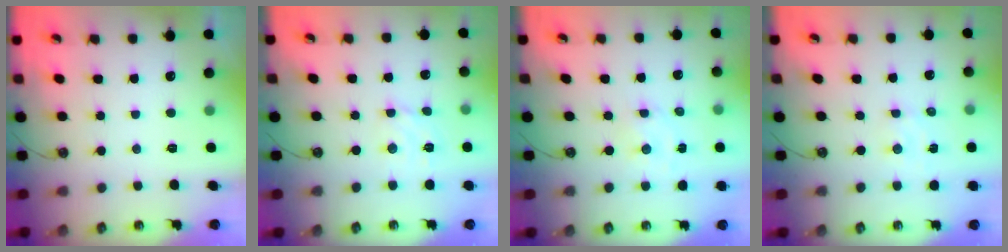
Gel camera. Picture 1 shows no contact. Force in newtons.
{"total": 3.4, "press": 3.4, "slide": 0.6}
{"total": 1.6, "press": 1.6, "slide": 0.2}
{"total": 2.2, "press": 2.2, "slide": 0.3}